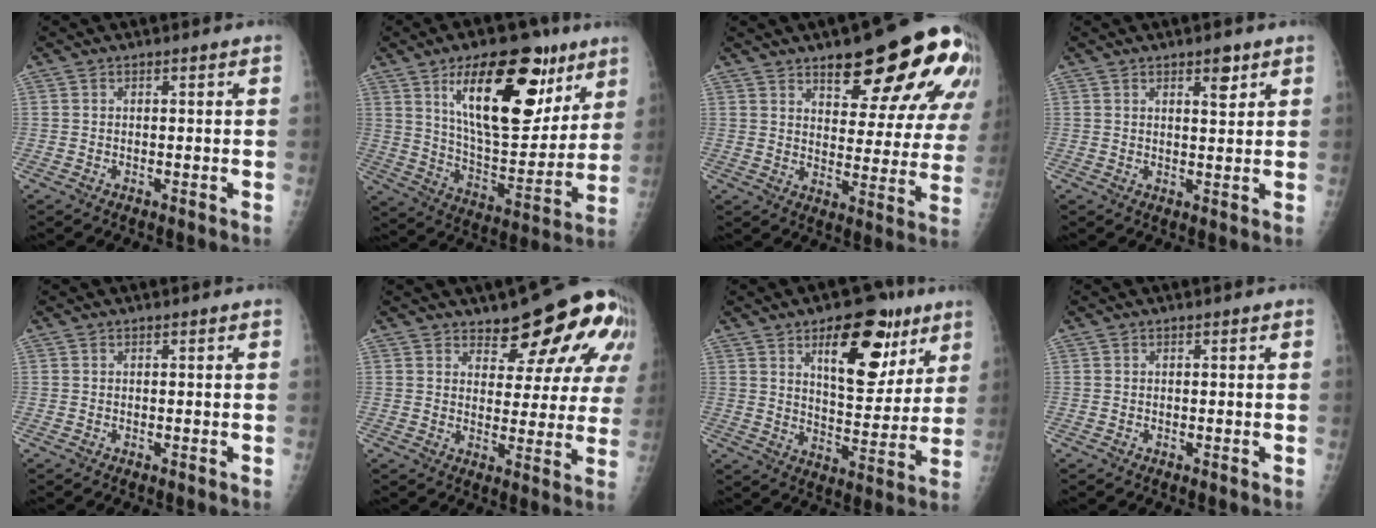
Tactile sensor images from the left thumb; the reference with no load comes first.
{"total": 24.2, "force": [11.7, 10.8, 18.1], "torque": [-0.229, -0.048, 0.194]}
{"total": 21.9, "force": [12.4, 7.9, 16.2], "torque": [-0.171, -0.050, 0.164]}
{"total": 3.4, "force": [2.1, 1.3, 2.4], "torque": [-0.024, -0.012, 0.030]}
{"total": 0.0}
{"total": 14.2, "force": [9.1, 6.5, 8.7], "torque": [-0.067, -0.059, 0.100]}
{"total": 16.8, "force": [8.6, 8.2, 11.9], "torque": [-0.116, -0.040, 0.129]}
{"total": 0.0}